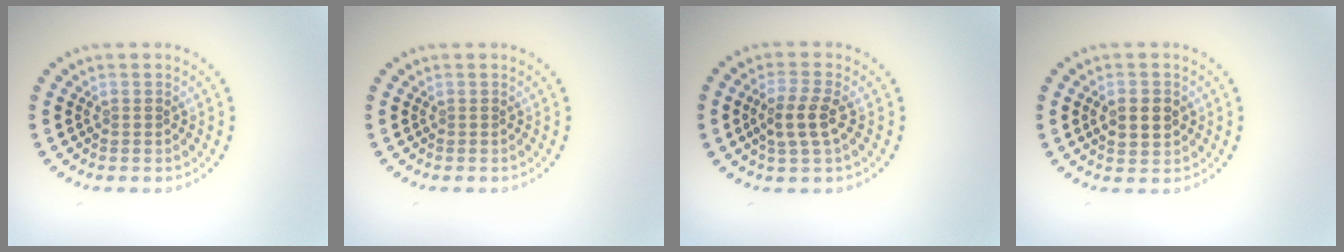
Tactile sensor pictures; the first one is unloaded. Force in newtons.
{"total": 0.0}
{"total": 2.8, "press": 2.6, "slide": 1.1}
{"total": 3.5, "press": 3.5, "slide": 0.2}